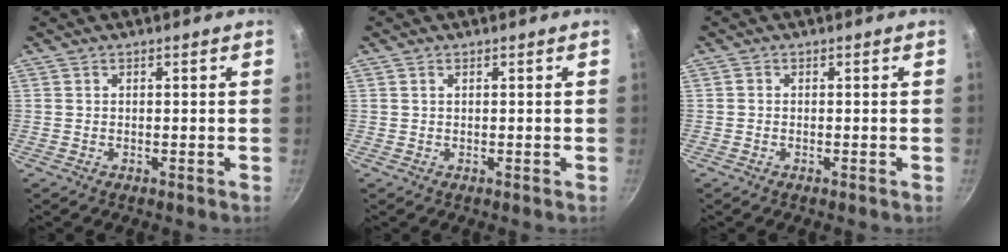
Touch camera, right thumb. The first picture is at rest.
{"total": 0.5, "force": [0.3, 0.2, 0.4], "torque": [-0.006, 0.001, 0.005]}
{"total": 0.0}